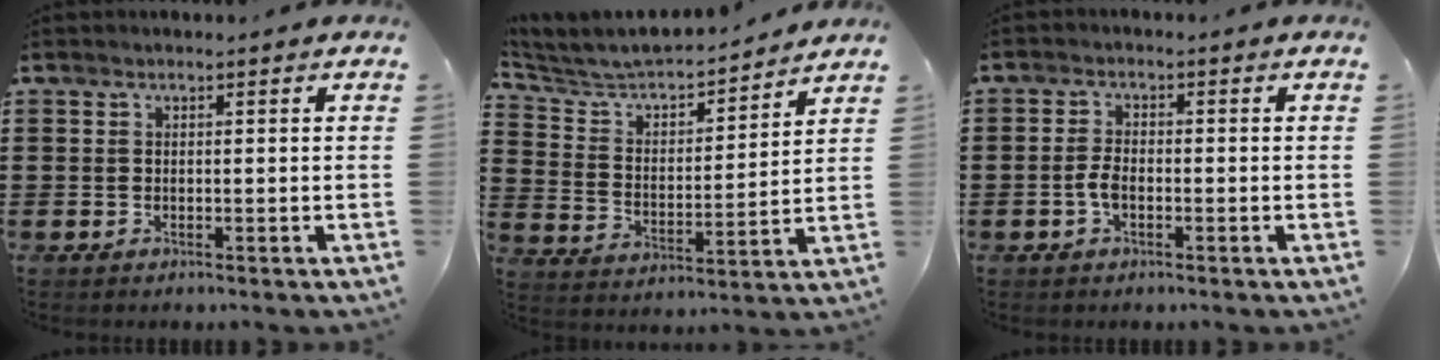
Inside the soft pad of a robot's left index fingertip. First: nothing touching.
{"total": 5.2, "force": [4.9, 1.0, 1.3], "torque": [-0.053, -0.041, 0.076]}
{"total": 2.8, "force": [-0.8, 1.3, 2.4], "torque": [-0.068, -0.005, -0.021]}